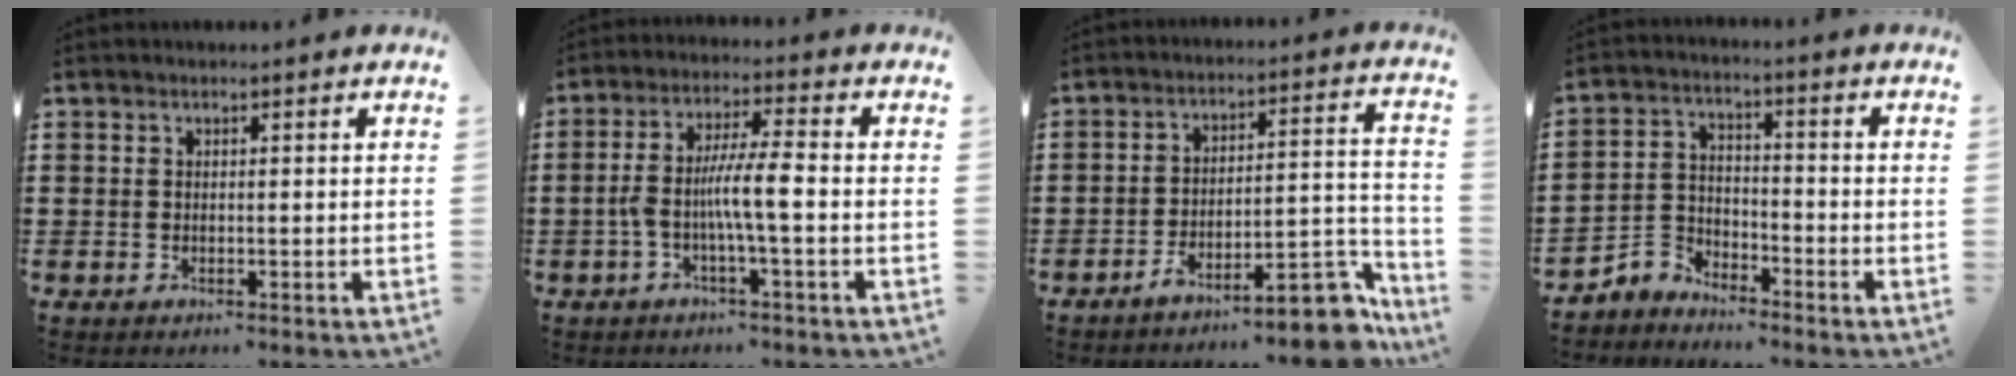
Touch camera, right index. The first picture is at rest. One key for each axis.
{"total": 6.9, "fx": -1.6, "fy": 0.9, "fz": 6.6, "tx": -0.129, "ty": 0.001, "tz": -0.037}
{"total": 10.4, "fx": -8.2, "fy": 2.5, "fz": 5.8, "tx": -0.066, "ty": 0.024, "tz": -0.149}
{"total": 3.9, "fx": -3.7, "fy": 1.1, "fz": 0.0, "tx": -0.024, "ty": -0.006, "tz": -0.085}